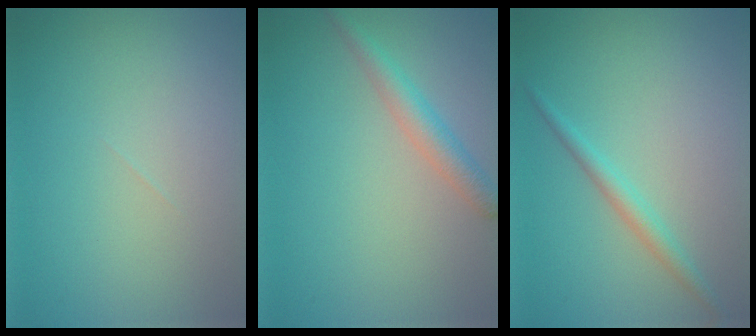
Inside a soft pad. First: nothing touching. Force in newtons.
{"total": 2.5, "press": 2.5, "slide": 0.1}
{"total": 1.8, "press": 1.8, "slide": 0.1}